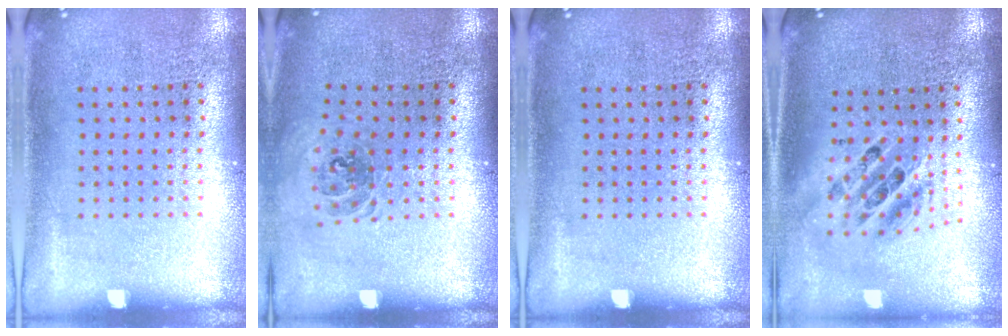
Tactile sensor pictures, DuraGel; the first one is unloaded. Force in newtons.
{"total": 0.9, "press": 0.8, "slide": 0.3}
{"total": 0.0}
{"total": 1.8, "press": 1.5, "slide": 1.1}